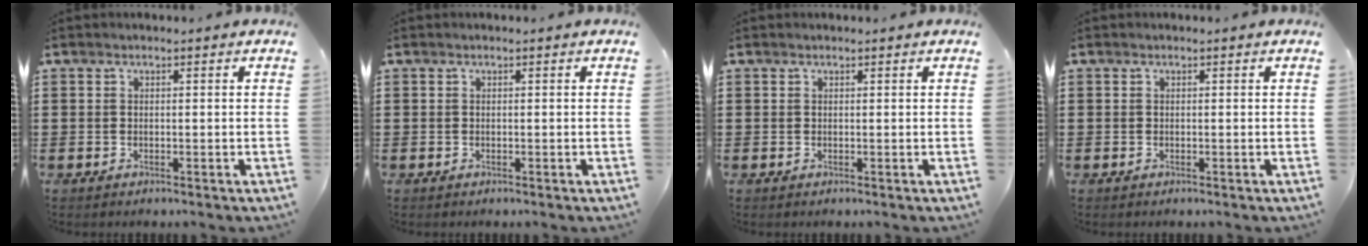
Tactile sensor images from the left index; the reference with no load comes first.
{"total": 0.0}
{"total": 0.0}
{"total": 0.0}